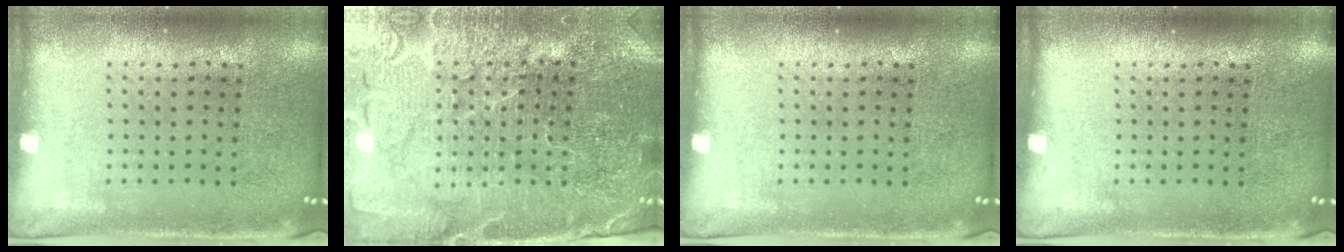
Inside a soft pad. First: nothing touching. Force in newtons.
{"total": 4.1, "press": 4.0, "slide": 1.1}
{"total": 0.0}
{"total": 0.0}